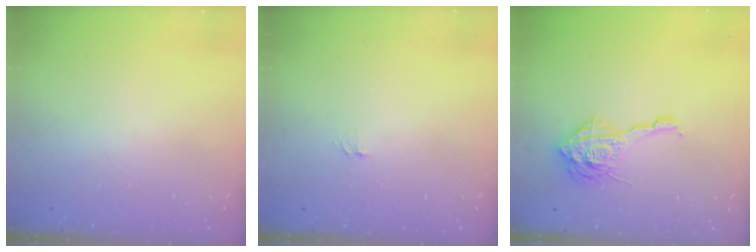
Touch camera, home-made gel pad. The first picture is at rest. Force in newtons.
{"total": 3.7, "press": 3.7, "slide": 0.3}
{"total": 13.5, "press": 13.4, "slide": 1.6}